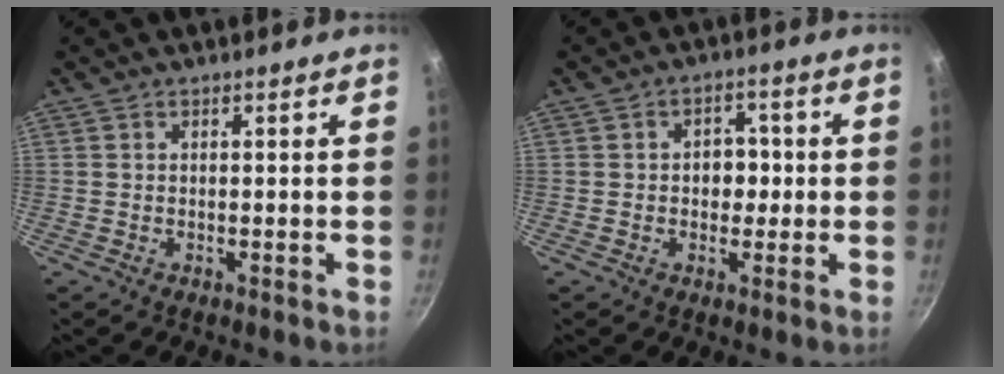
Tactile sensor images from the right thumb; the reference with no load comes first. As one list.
[{"total": 4.8, "force": [-0.1, 3.8, 2.9], "torque": [-0.005, 0.009, -0.004]}]